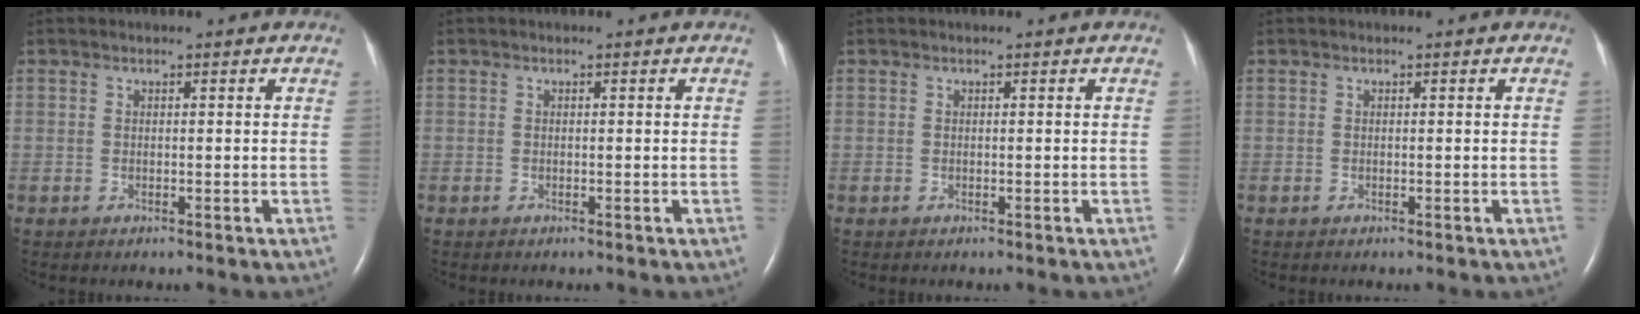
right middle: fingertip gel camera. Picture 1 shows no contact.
{"total": 0.0}
{"total": 0.0}
{"total": 0.0}